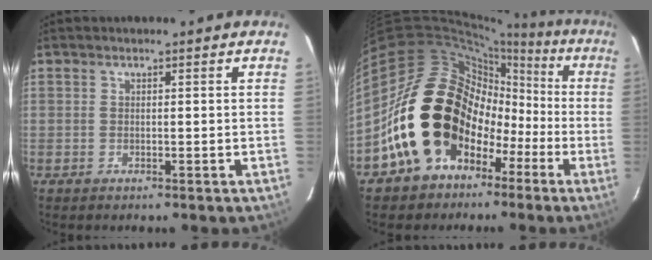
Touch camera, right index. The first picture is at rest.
{"total": 21.3, "force": [-5.7, 17.2, 11.1], "torque": [-0.221, 0.035, -0.076]}